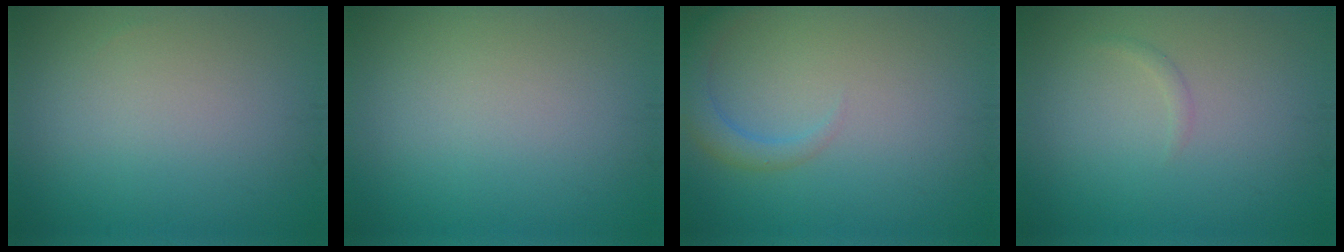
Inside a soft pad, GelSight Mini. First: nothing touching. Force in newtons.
{"total": 0.0}
{"total": 2.4, "press": 2.4, "slide": 0.2}
{"total": 0.6, "press": 0.6, "slide": 0.1}